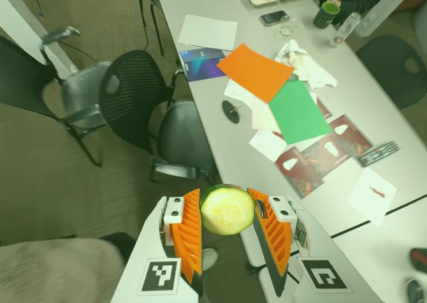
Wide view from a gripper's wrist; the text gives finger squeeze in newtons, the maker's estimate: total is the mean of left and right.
{"total": 12.2, "left": 12.9, "right": 11.4}